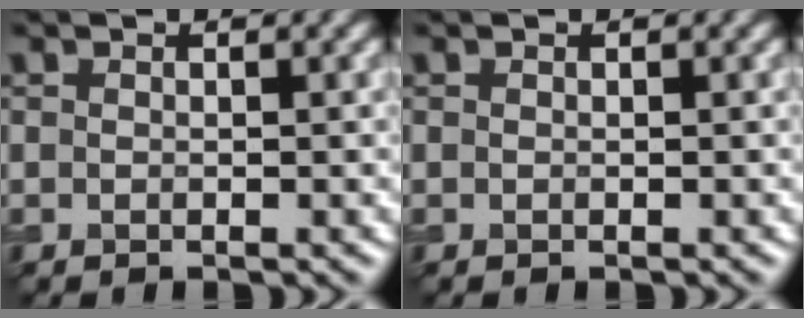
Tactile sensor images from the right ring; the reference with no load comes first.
{"total": 0.0}